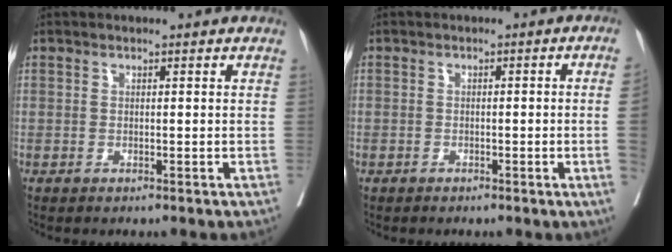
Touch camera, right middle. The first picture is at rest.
{"total": 2.9, "force": [-0.5, -1.2, 2.6], "torque": [-0.036, 0.000, -0.007]}